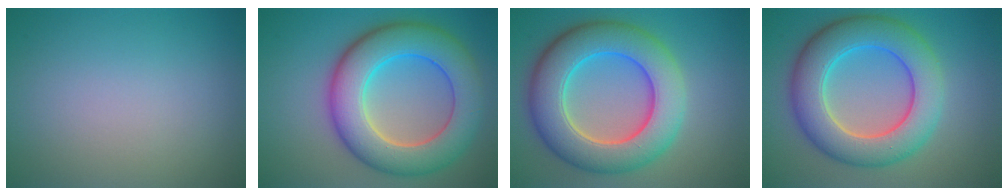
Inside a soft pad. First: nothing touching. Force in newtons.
{"total": 9.9, "press": 9.9, "slide": 0.2}
{"total": 10.1, "press": 10.1, "slide": 0.8}
{"total": 8.8, "press": 8.8, "slide": 0.2}